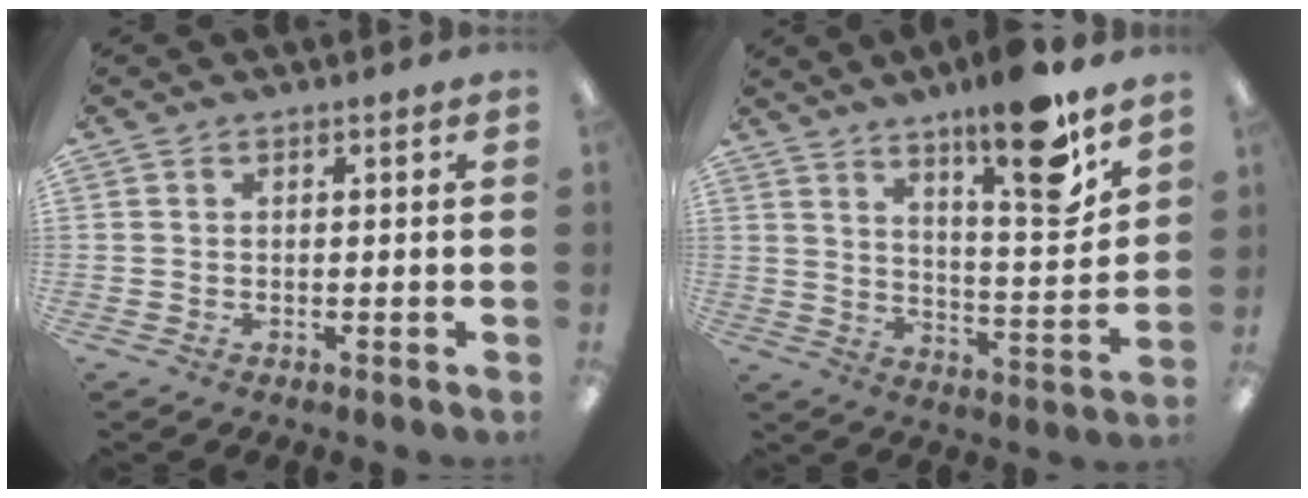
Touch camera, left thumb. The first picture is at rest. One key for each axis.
{"total": 16.4, "fx": 11.9, "fy": 2.9, "fz": 10.9, "tx": -0.161, "ty": -0.078, "tz": 0.183}